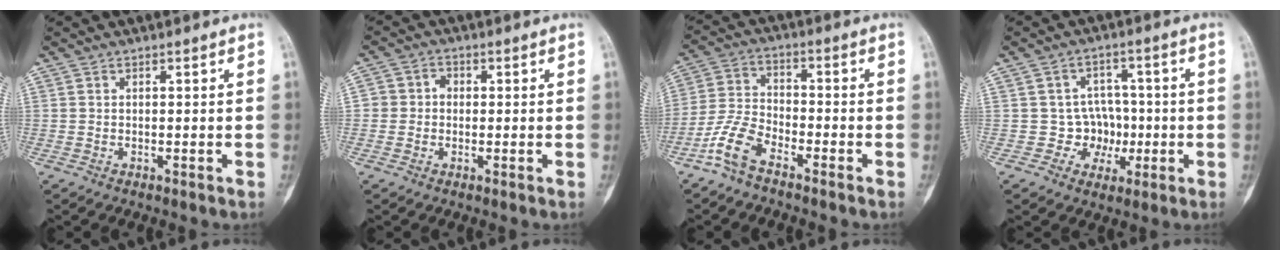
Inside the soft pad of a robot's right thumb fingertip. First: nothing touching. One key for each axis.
{"total": 3.8, "fx": 0.0, "fy": 3.5, "fz": 1.5, "tx": -0.006, "ty": 0.015, "tz": -0.006}
{"total": 7.4, "fx": -5.1, "fy": 3.1, "fz": 4.3, "tx": -0.099, "ty": 0.029, "tz": -0.113}
{"total": 6.3, "fx": -1.1, "fy": 6.0, "fz": 1.8, "tx": 0.027, "ty": 0.023, "tz": -0.017}